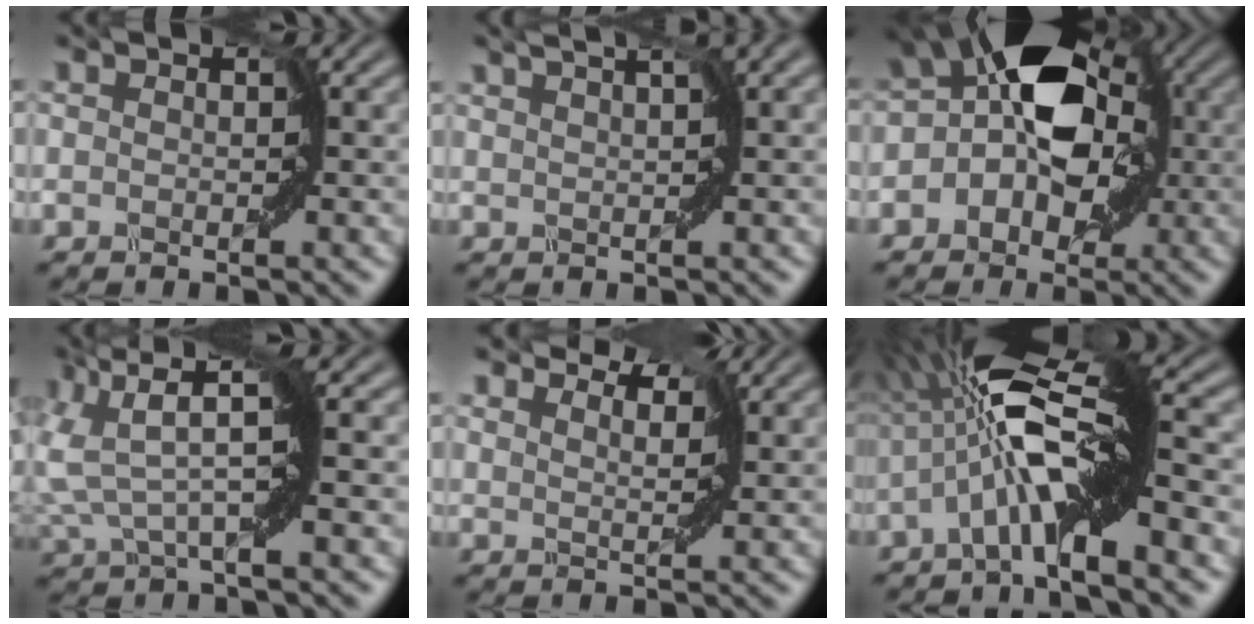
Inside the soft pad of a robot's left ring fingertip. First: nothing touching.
{"total": 1.9, "force": [1.0, -0.1, 1.6], "torque": [-0.033, 0.006, 0.018]}
{"total": 8.6, "force": [0.7, 5.2, 6.8], "torque": [-0.103, 0.014, 0.009]}
{"total": 4.3, "force": [1.8, 0.3, 3.9], "torque": [-0.101, 0.001, 0.037]}
{"total": 3.9, "force": [3.2, 1.2, 1.8], "torque": [-0.040, 0.010, 0.046]}
{"total": 9.3, "force": [-1.3, 1.5, 9.1], "torque": [-0.174, 0.017, -0.026]}